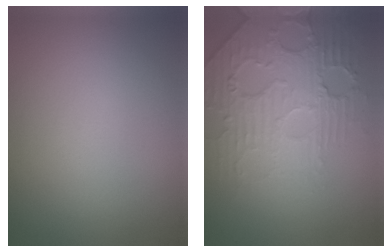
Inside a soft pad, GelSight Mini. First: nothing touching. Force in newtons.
{"total": 4.5, "press": 4.1, "slide": 1.7}